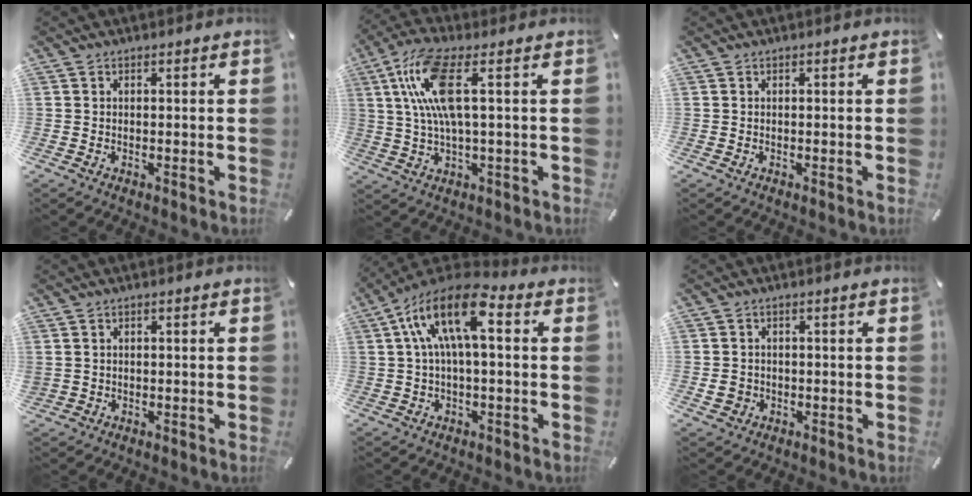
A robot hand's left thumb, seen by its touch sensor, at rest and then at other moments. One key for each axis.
{"total": 12.1, "fx": 2.5, "fy": 3.5, "fz": 11.3, "tx": -0.238, "ty": -0.008, "tz": 0.042}
{"total": 0.0}
{"total": 1.1, "fx": 0.4, "fy": 1.0, "fz": 0.2, "tx": -0.007, "ty": 0.002, "tz": 0.007}
{"total": 15.3, "fx": 3.6, "fy": 6.6, "fz": 13.3, "tx": -0.260, "ty": -0.004, "tz": 0.063}
{"total": 2.6, "fx": -0.5, "fy": 2.4, "fz": 0.8, "tx": -0.014, "ty": 0.003, "tz": -0.009}